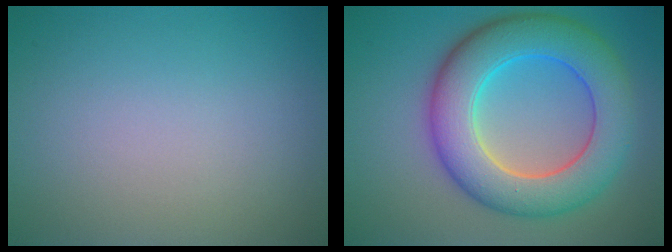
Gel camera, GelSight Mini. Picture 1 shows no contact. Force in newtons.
{"total": 9.5, "press": 9.5, "slide": 0.6}